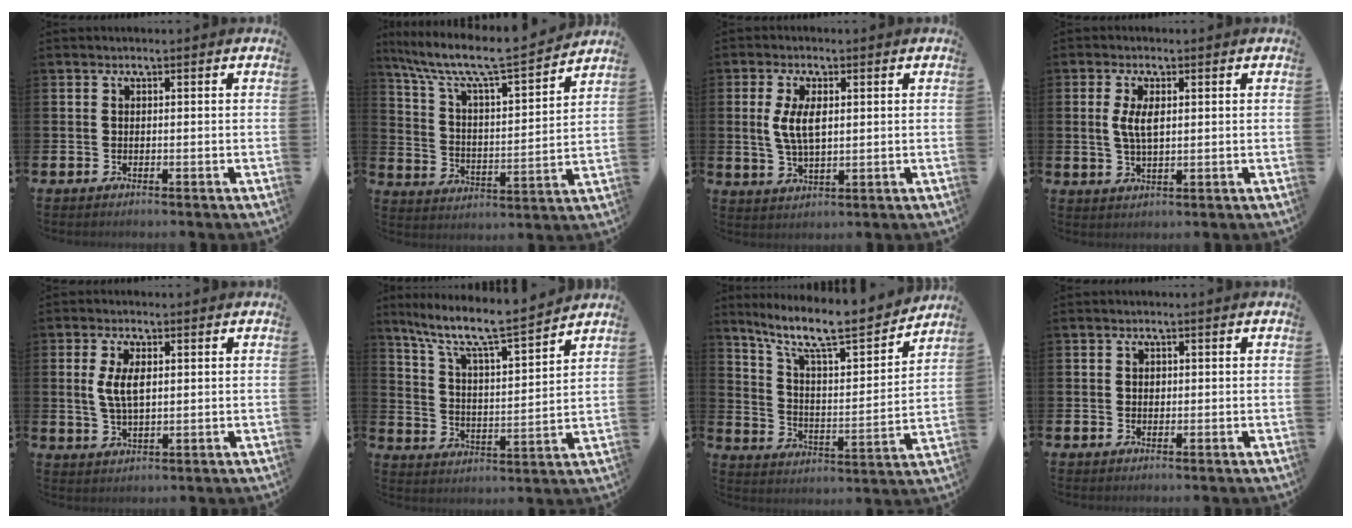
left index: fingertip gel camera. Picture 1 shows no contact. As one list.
[{"total": 8.5, "force": [7.5, 1.0, 3.8], "torque": [-0.114, -0.055, 0.124]}, {"total": 5.1, "force": [1.4, 2.4, 4.3], "torque": [-0.082, 0.005, 0.023]}, {"total": 3.9, "force": [1.1, 1.6, 3.3], "torque": [-0.061, 0.004, 0.017]}, {"total": 4.6, "force": [1.3, 2.1, 3.8], "torque": [-0.072, 0.005, 0.020]}, {"total": 8.2, "force": [7.4, 0.4, 3.6], "torque": [-0.108, -0.053, 0.121]}, {"total": 10.1, "force": [8.6, 1.4, 5.0], "torque": [-0.131, -0.061, 0.142]}, {"total": 0.8, "force": [0.3, 0.7, 0.3], "torque": [0.001, 0.004, 0.003]}]